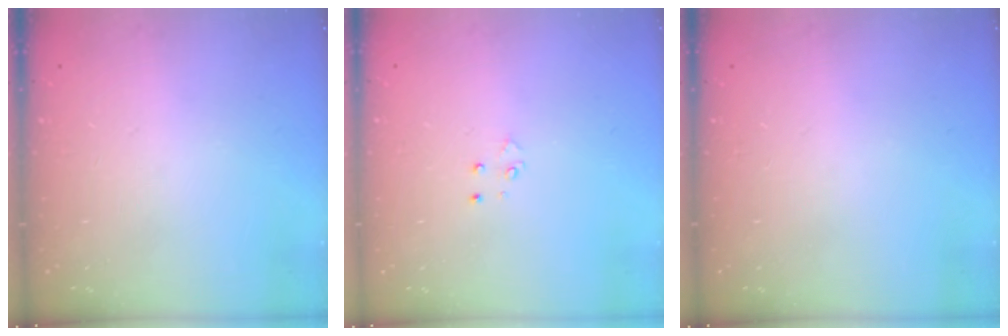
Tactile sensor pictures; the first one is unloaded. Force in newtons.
{"total": 3.3, "press": 3.2, "slide": 0.4}
{"total": 0.0}